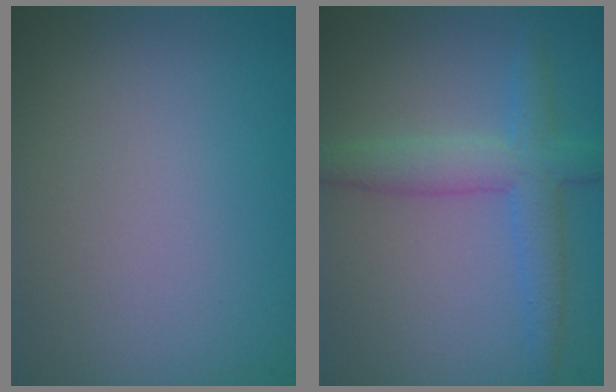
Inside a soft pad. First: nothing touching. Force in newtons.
{"total": 3.9, "press": 3.9, "slide": 0.0}